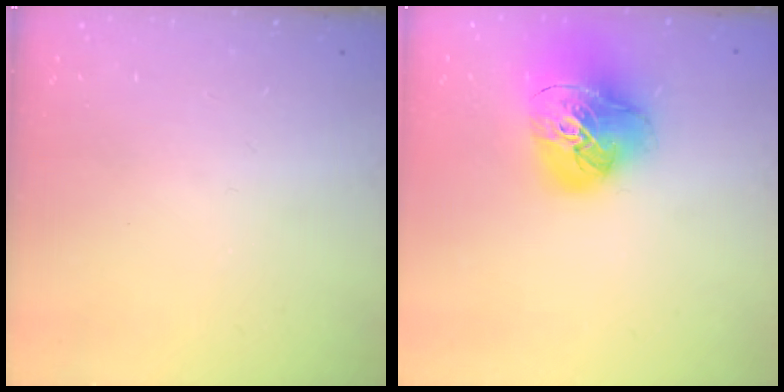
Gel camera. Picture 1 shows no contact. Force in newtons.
{"total": 17.3, "press": 17.2, "slide": 2.0}